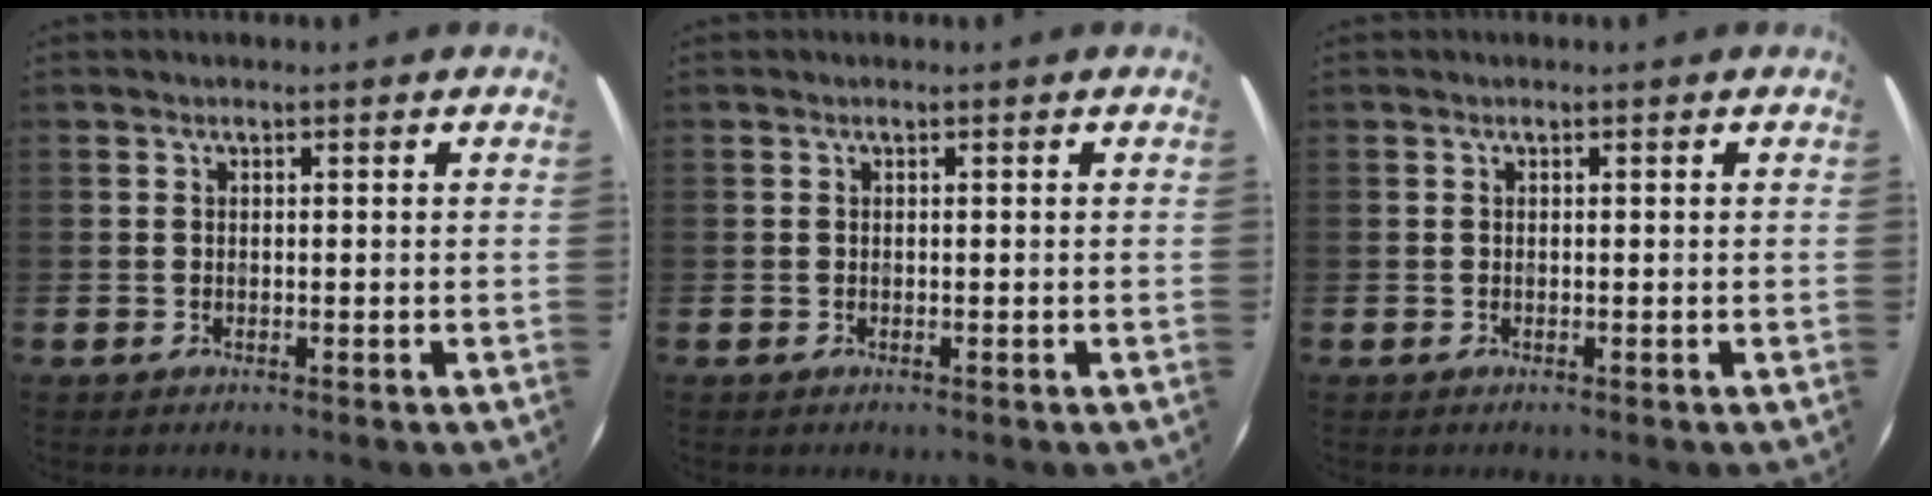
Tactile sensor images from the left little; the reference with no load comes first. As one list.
[{"total": 0.0}, {"total": 0.0}]